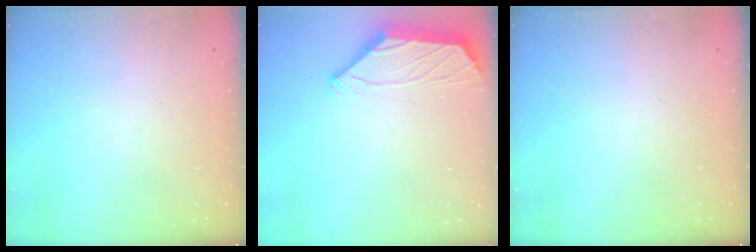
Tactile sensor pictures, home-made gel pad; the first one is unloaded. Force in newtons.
{"total": 1.7, "press": 1.5, "slide": 0.7}
{"total": 0.0}